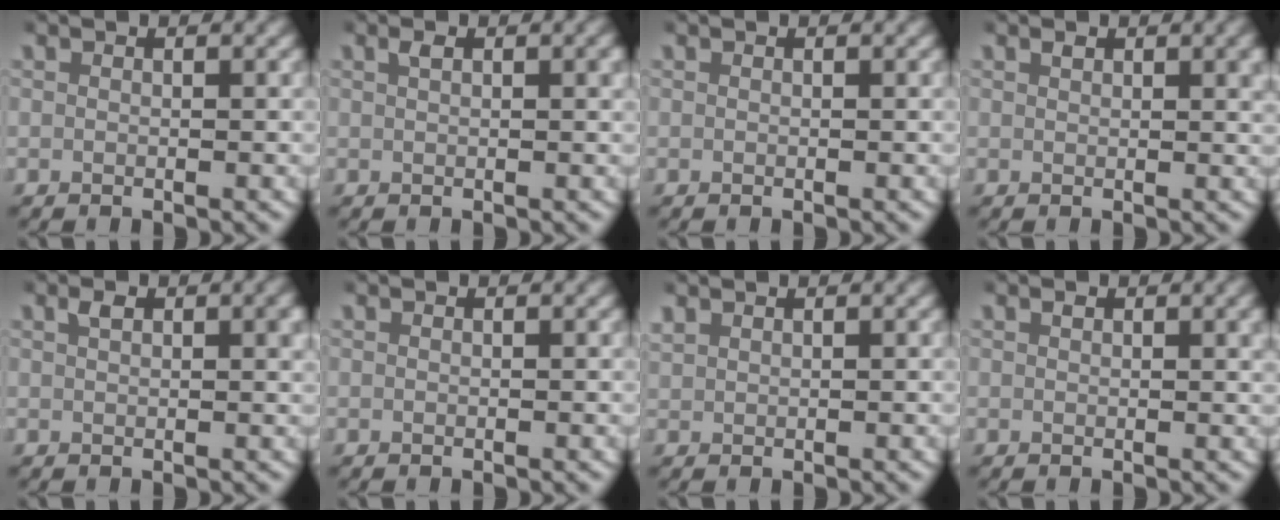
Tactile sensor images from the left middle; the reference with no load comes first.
{"total": 0.9, "force": [0.4, 0.2, 0.8], "torque": [-0.009, 0.003, 0.008]}
{"total": 0.0}
{"total": 0.9, "force": [0.6, 0.2, 0.7], "torque": [-0.006, 0.000, 0.010]}
{"total": 1.4, "force": [0.7, 0.4, 1.1], "torque": [-0.012, 0.003, 0.012]}
{"total": 0.0}
{"total": 1.2, "force": [1.0, 0.6, 0.4], "torque": [-0.011, 0.005, 0.020]}
{"total": 0.6, "force": [0.4, 0.1, 0.5], "torque": [-0.004, 0.000, 0.007]}